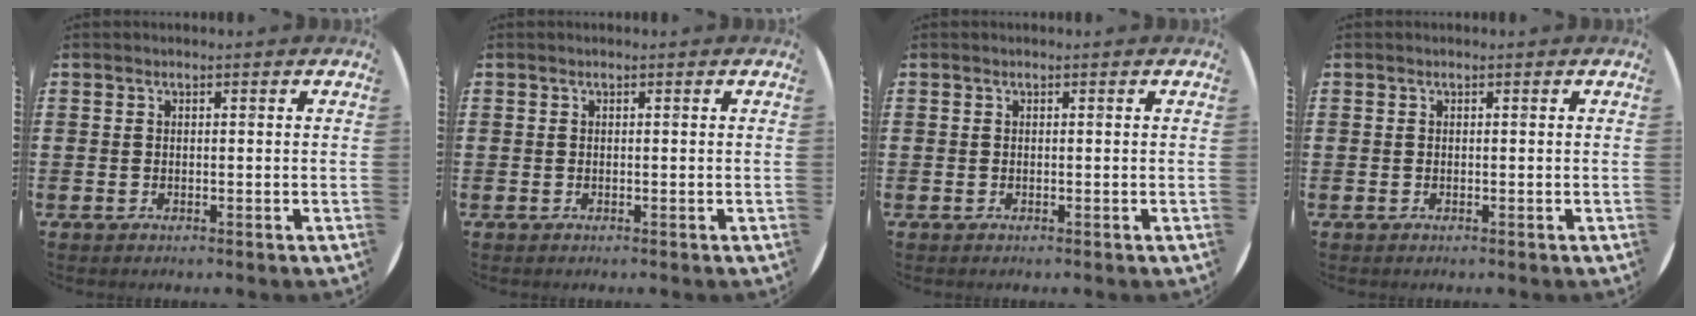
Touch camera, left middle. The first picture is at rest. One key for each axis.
{"total": 0.0}
{"total": 0.0}
{"total": 0.0}